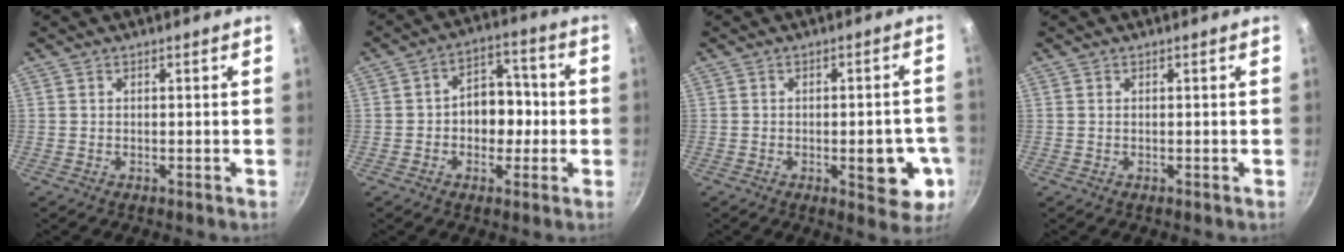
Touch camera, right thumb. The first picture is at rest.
{"total": 9.4, "force": [-0.7, 6.7, 6.6], "torque": [-0.056, 0.030, -0.020]}
{"total": 9.2, "force": [-2.8, 3.7, 8.0], "torque": [-0.073, 0.014, -0.027]}
{"total": 0.0}